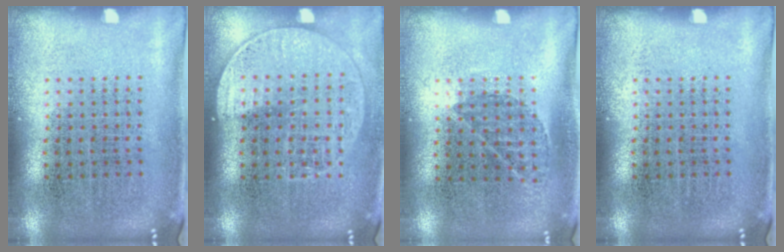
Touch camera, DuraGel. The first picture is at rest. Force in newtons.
{"total": 1.5, "press": 1.3, "slide": 0.7}
{"total": 0.8, "press": 0.6, "slide": 0.5}
{"total": 0.0}